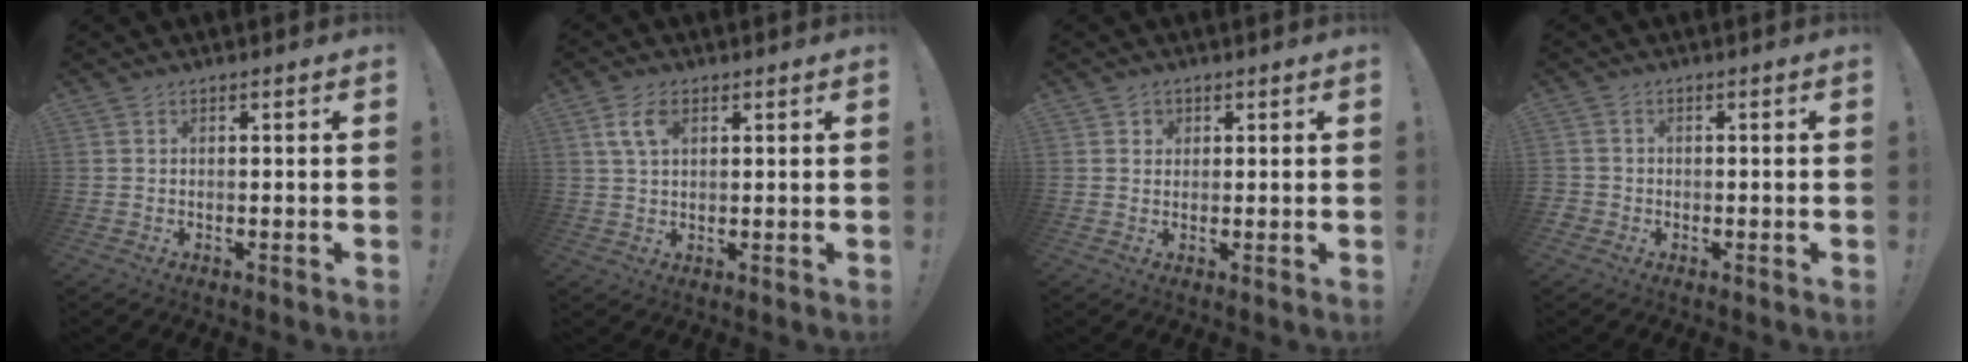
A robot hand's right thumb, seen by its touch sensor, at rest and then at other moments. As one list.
[{"total": 5.7, "force": [2.2, 3.3, 4.1], "torque": [-0.075, -0.002, 0.039]}, {"total": 1.8, "force": [0.9, 1.5, 0.2], "torque": [-0.001, -0.004, 0.016]}, {"total": 1.9, "force": [-1.0, 1.6, 0.5], "torque": [-0.007, 0.006, -0.018]}]